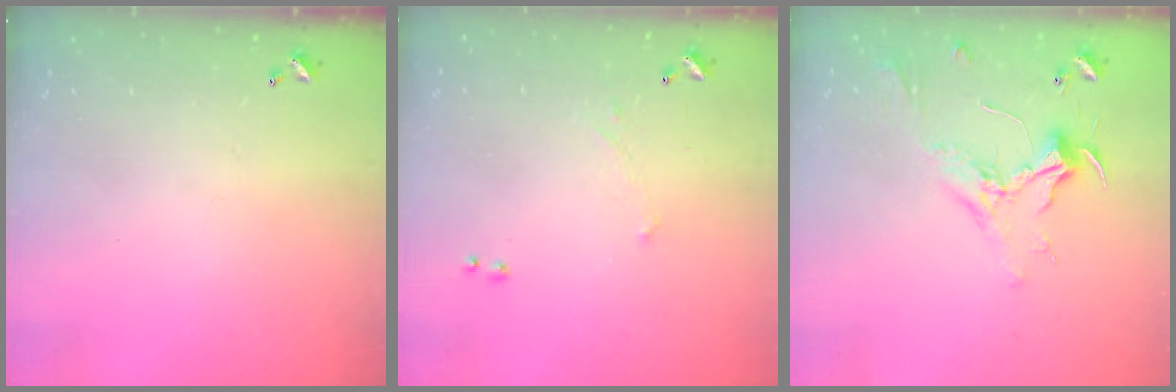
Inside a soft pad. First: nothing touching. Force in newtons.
{"total": 1.1, "press": 0.9, "slide": 0.7}
{"total": 2.3, "press": 2.2, "slide": 0.9}